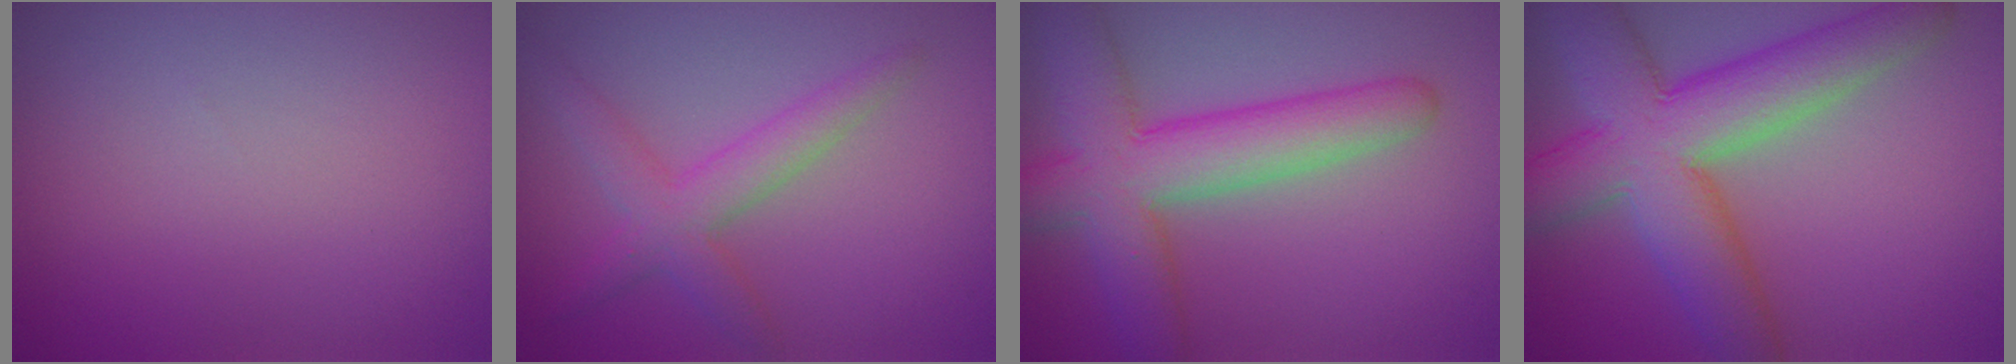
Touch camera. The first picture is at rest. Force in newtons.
{"total": 3.6, "press": 3.6, "slide": 0.0}
{"total": 7.9, "press": 7.9, "slide": 0.4}
{"total": 10.3, "press": 10.3, "slide": 0.3}